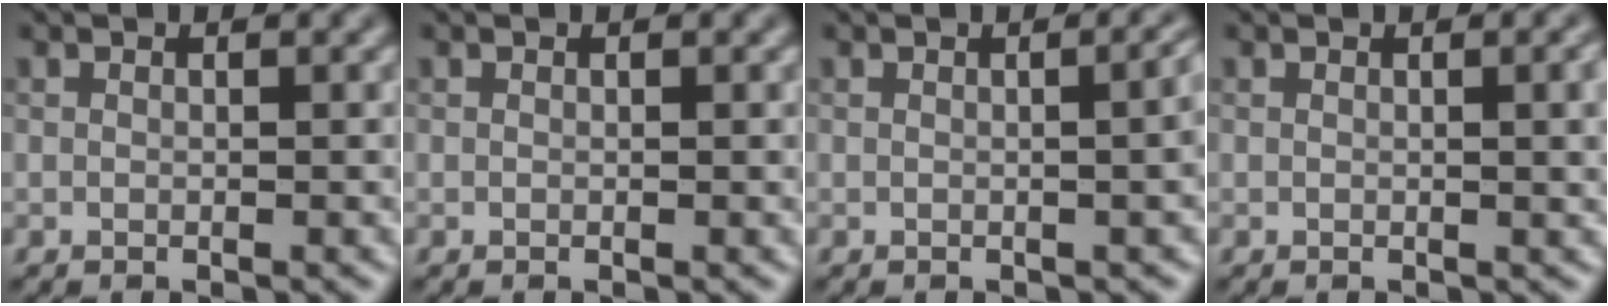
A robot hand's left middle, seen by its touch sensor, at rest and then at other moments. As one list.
[{"total": 0.0}, {"total": 4.5, "force": [0.1, 2.2, 4.0], "torque": [-0.013, 0.014, 0.002]}, {"total": 3.2, "force": [0.4, 1.0, 3.0], "torque": [-0.031, 0.006, 0.002]}]